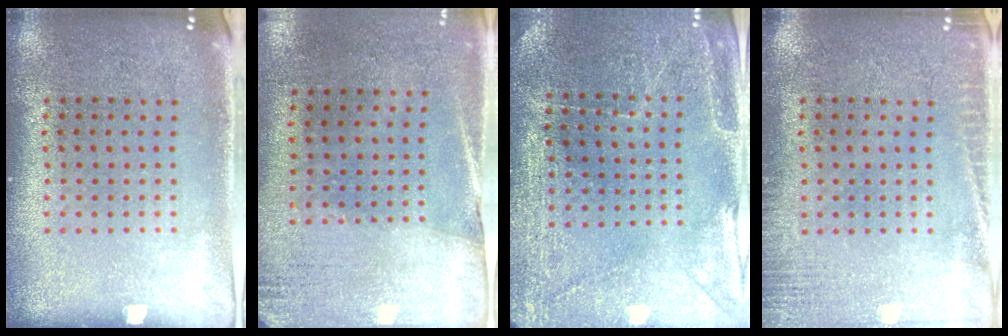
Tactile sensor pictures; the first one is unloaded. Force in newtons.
{"total": 2.6, "press": 2.3, "slide": 1.4}
{"total": 2.9, "press": 2.9, "slide": 0.2}
{"total": 2.7, "press": 2.7, "slide": 0.5}